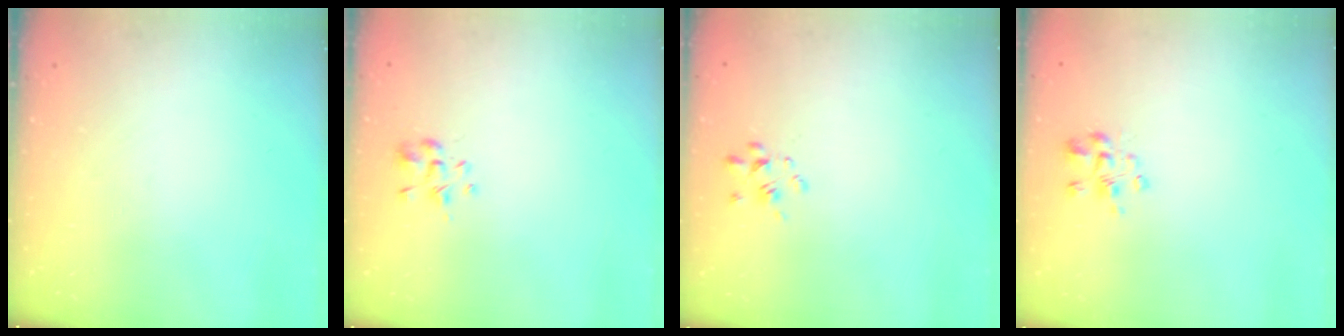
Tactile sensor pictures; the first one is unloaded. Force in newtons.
{"total": 2.3, "press": 2.1, "slide": 0.9}
{"total": 2.6, "press": 2.4, "slide": 1.0}
{"total": 3.2, "press": 3.2, "slide": 0.5}